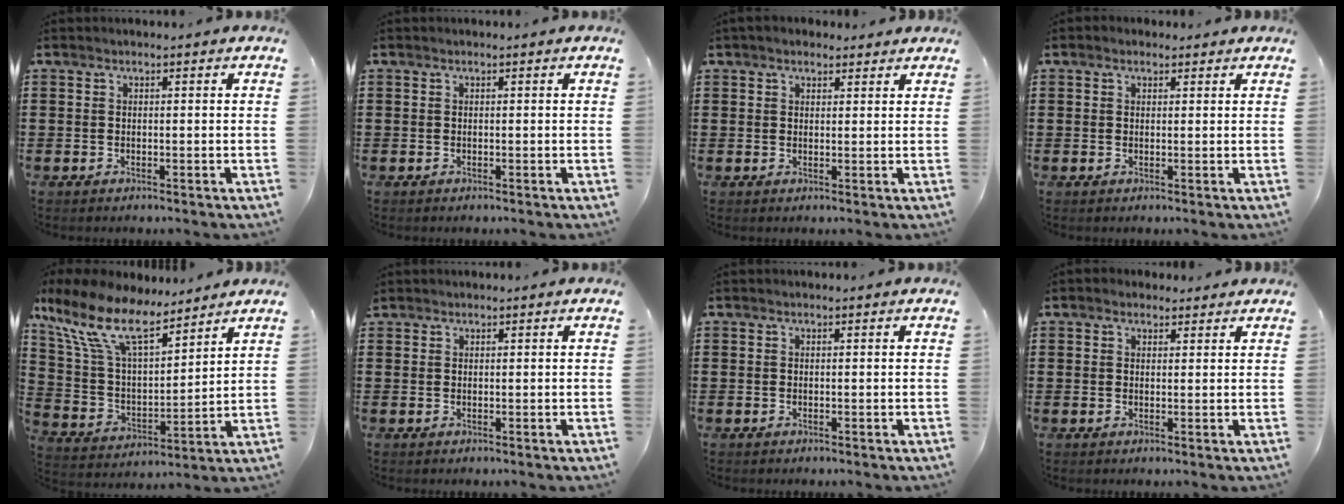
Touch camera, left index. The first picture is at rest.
{"total": 0.0}
{"total": 2.2, "force": [1.8, 1.1, 0.7], "torque": [-0.018, 0.008, 0.034]}
{"total": 1.0, "force": [0.7, 0.6, 0.3], "torque": [-0.007, 0.005, 0.012]}
{"total": 12.6, "force": [9.4, 4.0, 7.4], "torque": [-0.188, -0.047, 0.164]}
{"total": 0.6, "force": [0.5, 0.3, 0.0], "torque": [-0.003, 0.001, 0.011]}
{"total": 0.0}
{"total": 1.7, "force": [1.4, 1.0, 0.3], "torque": [-0.001, 0.004, 0.026]}